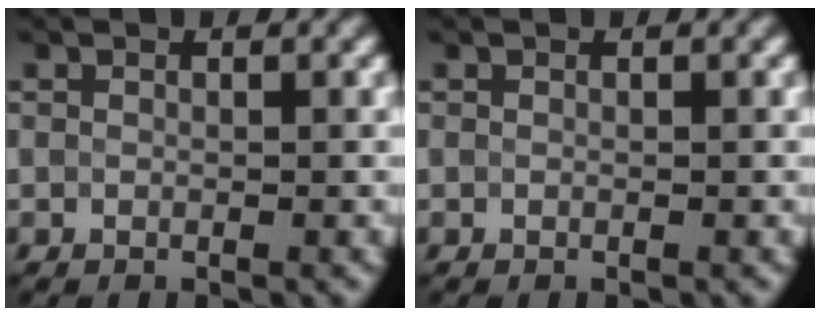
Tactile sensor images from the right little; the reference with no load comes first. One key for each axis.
{"total": 0.0}